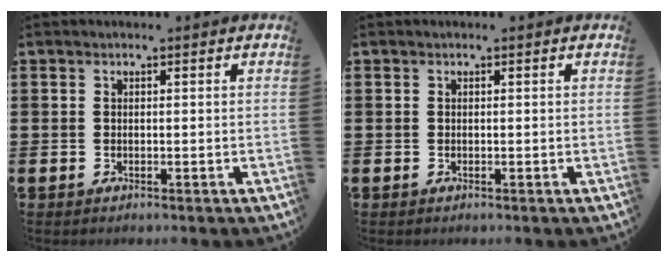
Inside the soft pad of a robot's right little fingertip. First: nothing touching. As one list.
[{"total": 0.0}]